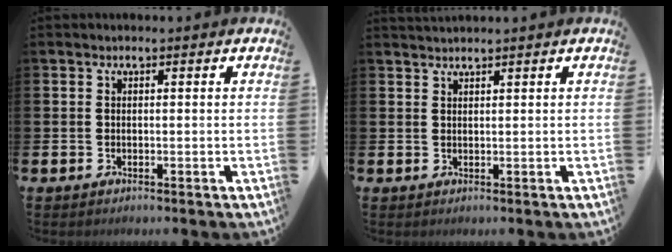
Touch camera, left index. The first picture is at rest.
{"total": 1.3, "force": [1.3, -0.1, 0.1], "torque": [0.005, -0.005, 0.022]}